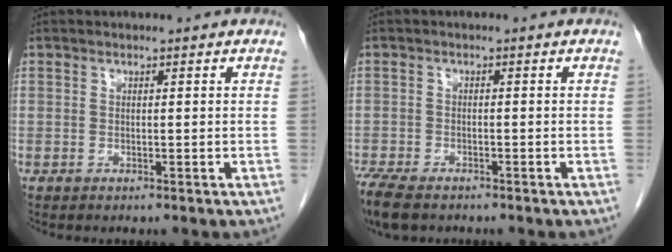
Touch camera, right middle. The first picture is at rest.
{"total": 7.5, "force": [-5.7, 2.8, 4.0], "torque": [-0.081, -0.017, -0.096]}